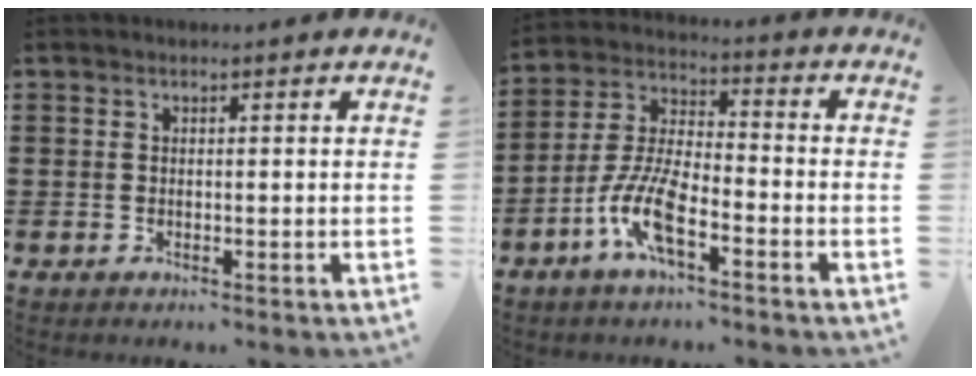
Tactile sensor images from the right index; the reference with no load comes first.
{"total": 8.8, "force": [-4.4, 2.9, 7.1], "torque": [-0.172, -0.009, -0.087]}